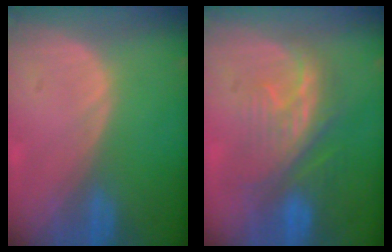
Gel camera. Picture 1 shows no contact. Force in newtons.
{"total": 8.4, "press": 8.1, "slide": 1.9}